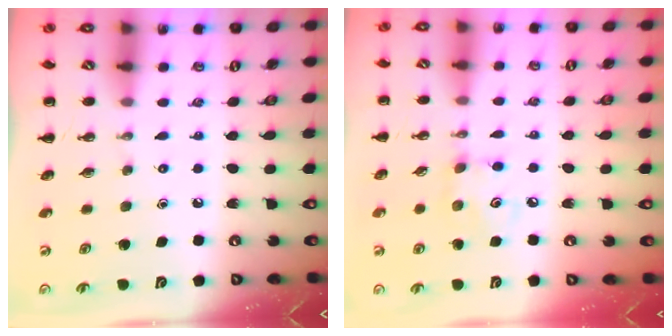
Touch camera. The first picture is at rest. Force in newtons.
{"total": 5.1, "press": 5.0, "slide": 0.7}